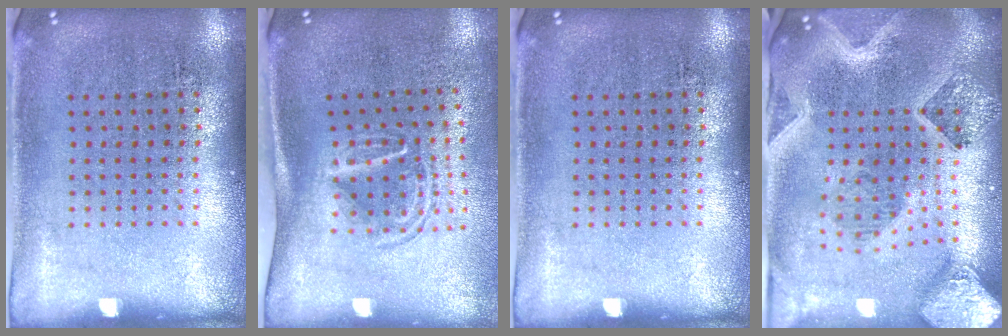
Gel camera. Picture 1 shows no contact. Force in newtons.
{"total": 1.6, "press": 1.1, "slide": 1.2}
{"total": 0.0}
{"total": 4.2, "press": 3.3, "slide": 2.6}